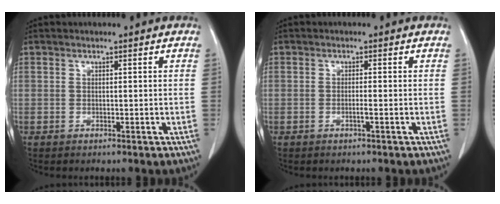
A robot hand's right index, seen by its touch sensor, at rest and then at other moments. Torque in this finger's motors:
{"motor_torque": [-0.14, 0.05, 0.04, 0.00]}